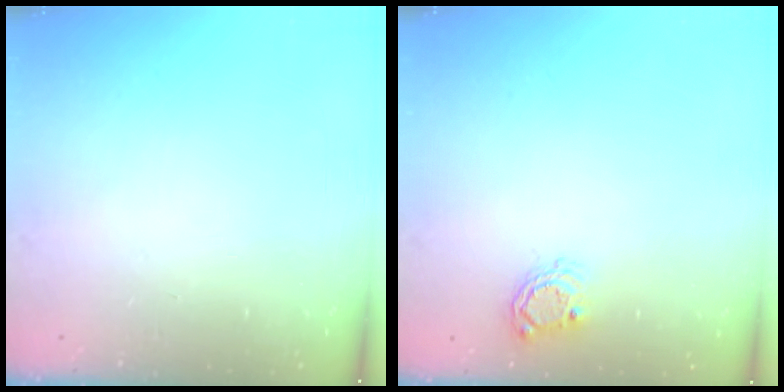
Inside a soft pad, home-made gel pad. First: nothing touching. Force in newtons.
{"total": 4.8, "press": 4.8, "slide": 0.3}